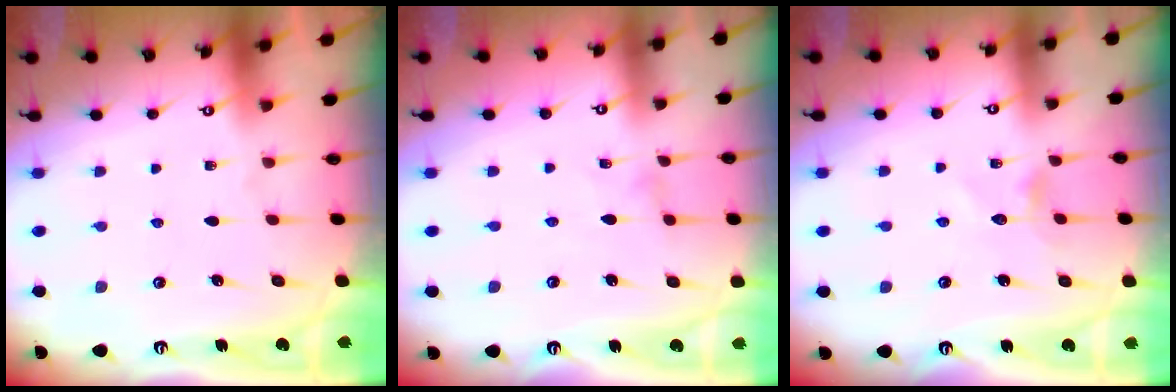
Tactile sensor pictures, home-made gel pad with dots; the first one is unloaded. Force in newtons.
{"total": 0.0}
{"total": 3.9, "press": 3.9, "slide": 0.4}